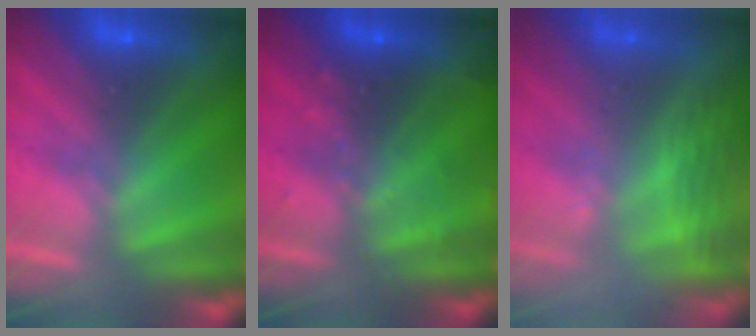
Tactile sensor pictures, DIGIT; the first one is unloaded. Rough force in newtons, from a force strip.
{"total": 2.4}
{"total": 2.9}